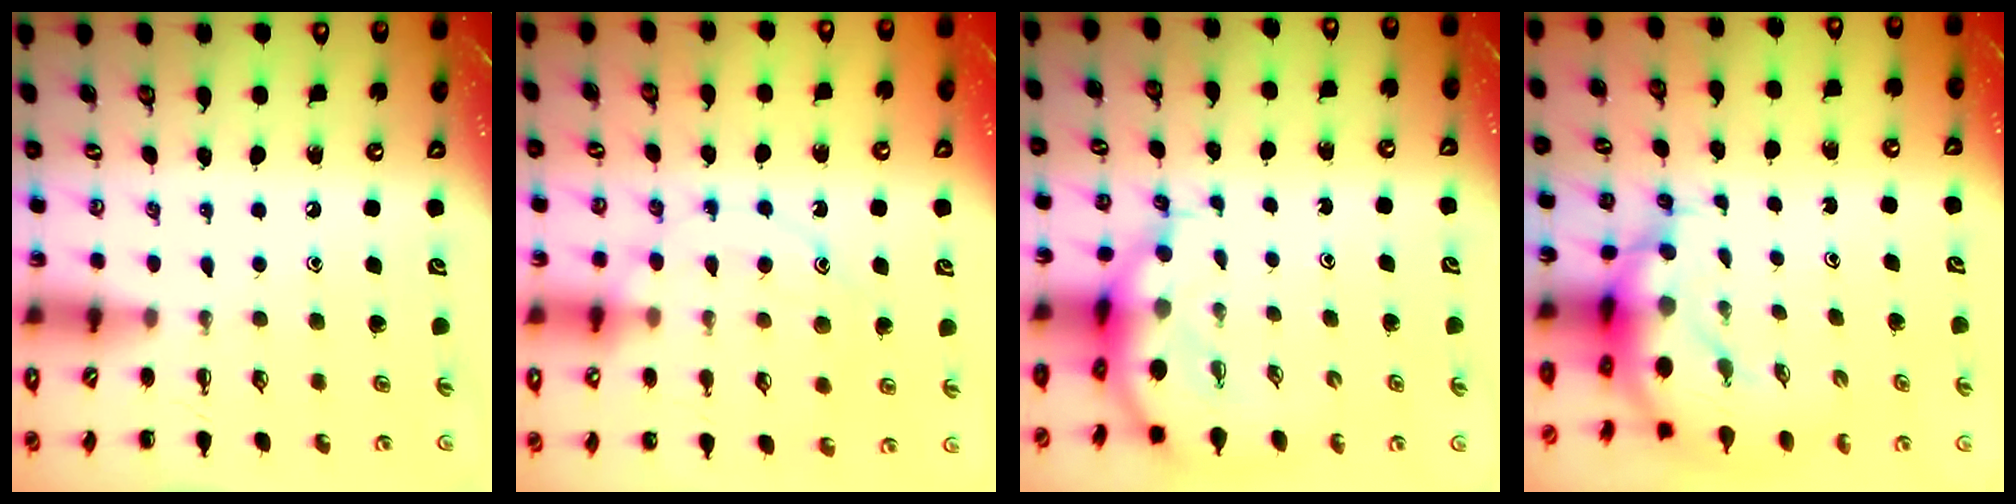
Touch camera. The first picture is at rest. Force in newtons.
{"total": 11.6, "press": 11.6, "slide": 0.6}
{"total": 5.2, "press": 4.9, "slide": 1.9}
{"total": 7.9, "press": 7.6, "slide": 2.0}